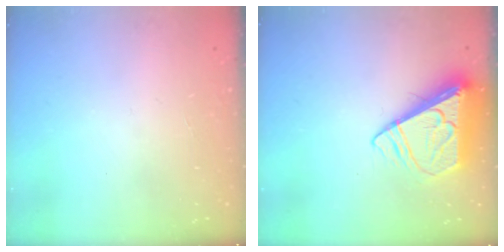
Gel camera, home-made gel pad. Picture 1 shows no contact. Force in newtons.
{"total": 8.6, "press": 8.4, "slide": 1.3}